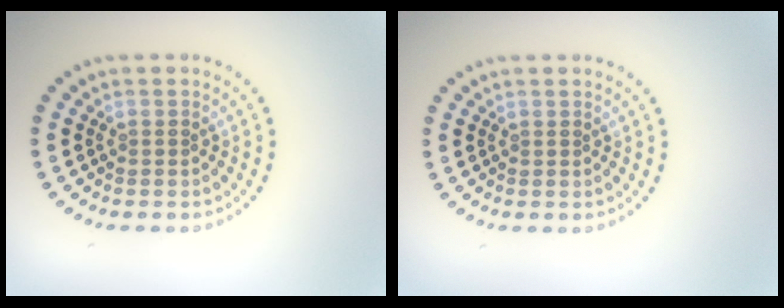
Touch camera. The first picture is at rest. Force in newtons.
{"total": 0.0}